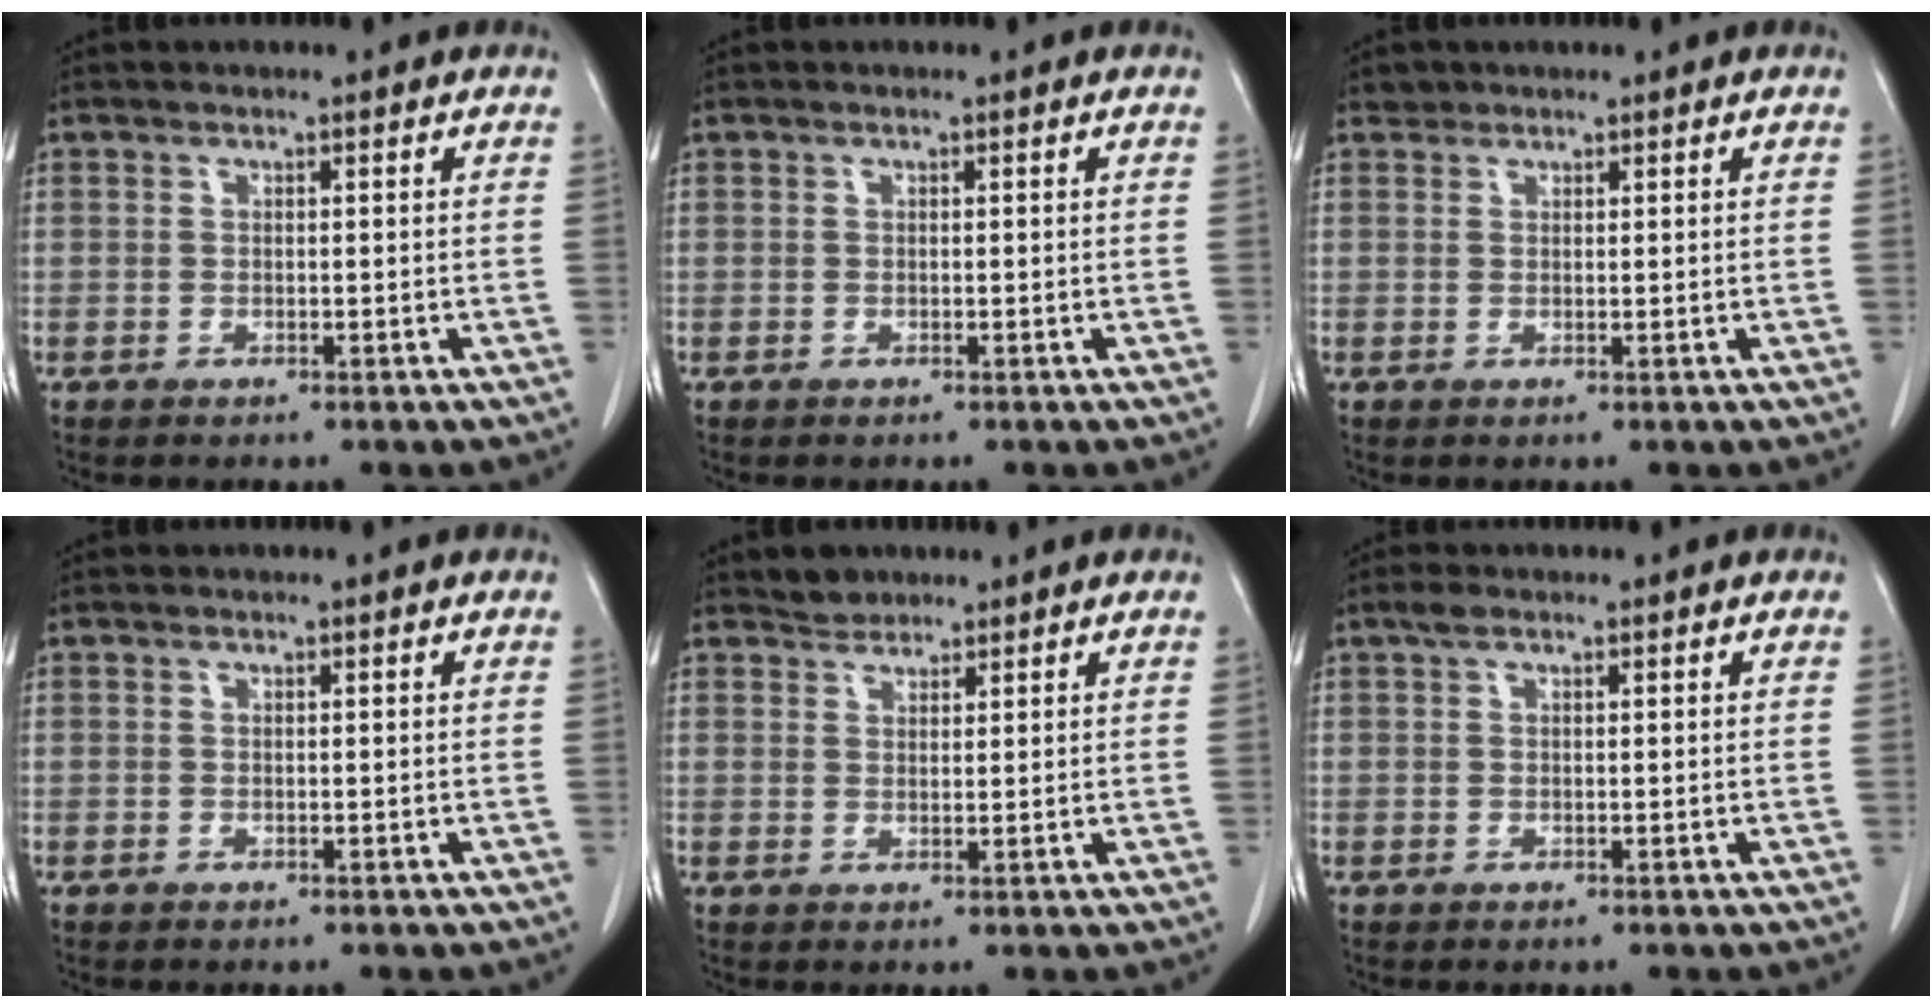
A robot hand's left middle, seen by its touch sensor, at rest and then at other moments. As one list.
[{"total": 0.0}, {"total": 1.0, "force": [0.8, 0.5, -0.1], "torque": [0.003, 0.004, 0.013]}, {"total": 0.0}, {"total": 2.1, "force": [1.9, 0.9, 0.0], "torque": [-0.002, 0.002, 0.033]}, {"total": 1.2, "force": [0.8, 0.5, 0.7], "torque": [-0.016, 0.013, 0.015]}]